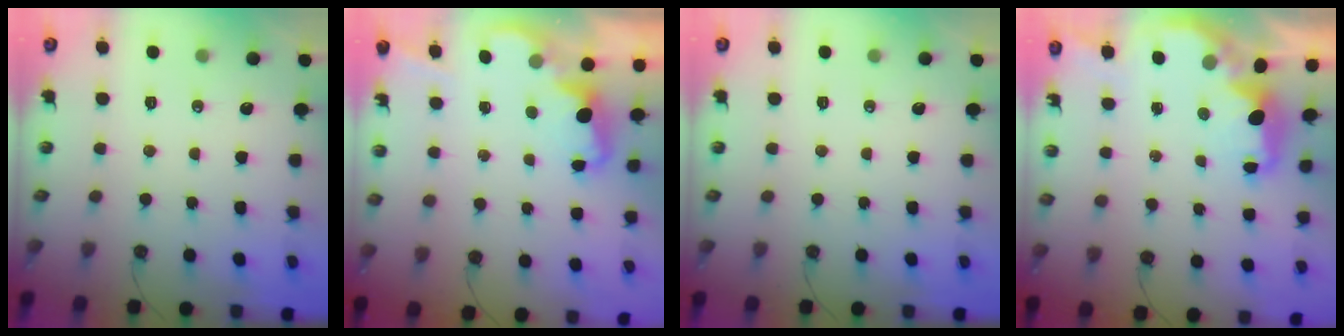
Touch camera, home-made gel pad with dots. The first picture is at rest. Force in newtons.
{"total": 1.9, "press": 1.9, "slide": 0.6}
{"total": 0.0}
{"total": 2.8, "press": 2.8, "slide": 0.4}